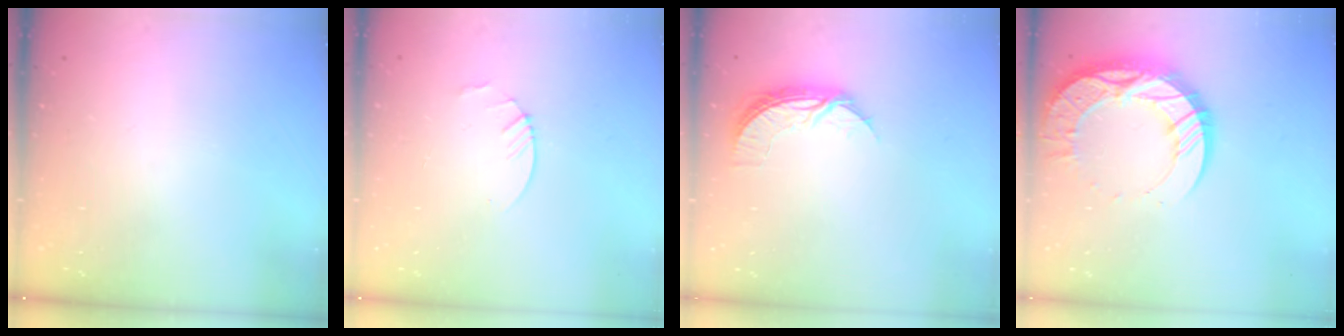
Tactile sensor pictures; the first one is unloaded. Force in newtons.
{"total": 3.0, "press": 2.9, "slide": 0.3}
{"total": 6.7, "press": 6.7, "slide": 0.2}
{"total": 21.4, "press": 21.3, "slide": 1.8}